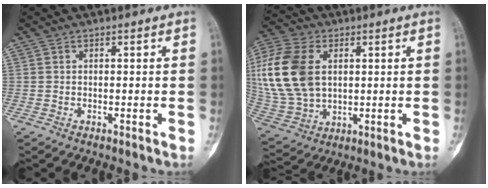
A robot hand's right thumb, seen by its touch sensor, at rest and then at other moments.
{"total": 19.3, "force": [3.3, 13.0, 13.9], "torque": [-0.310, -0.005, 0.071]}